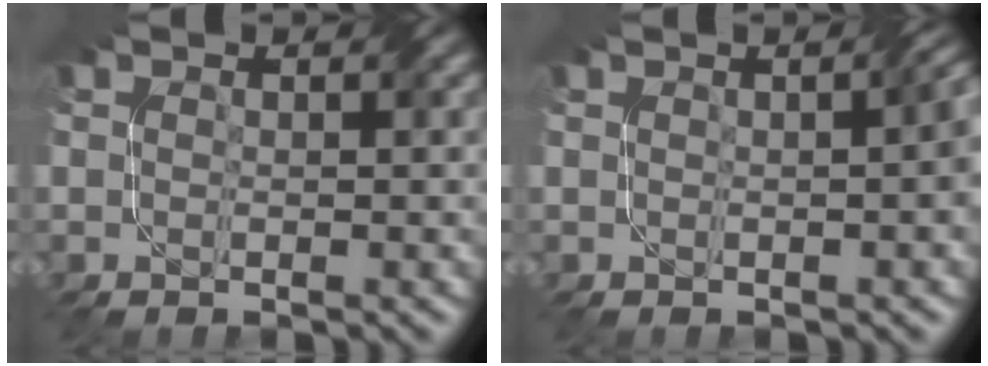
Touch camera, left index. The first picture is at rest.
{"total": 3.8, "force": [0.2, 1.5, 3.5], "torque": [-0.016, 0.016, 0.004]}